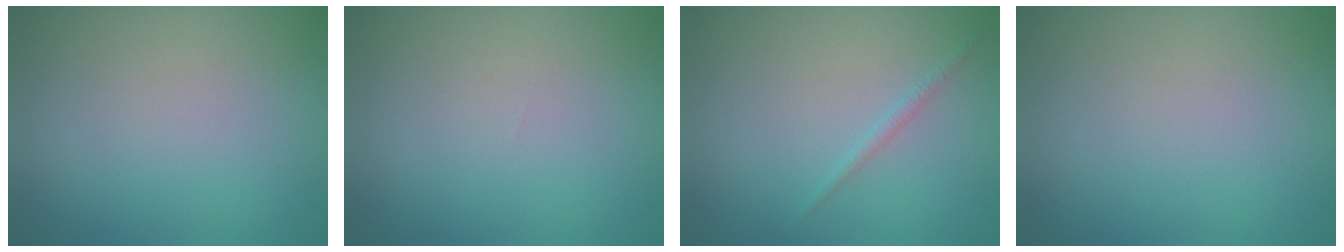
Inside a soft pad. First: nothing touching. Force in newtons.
{"total": 0.0}
{"total": 0.8, "press": 0.8, "slide": 0.1}
{"total": 0.0}